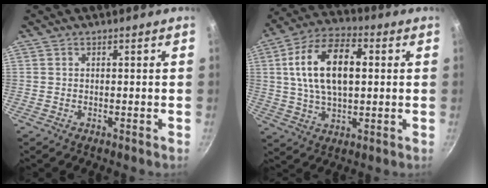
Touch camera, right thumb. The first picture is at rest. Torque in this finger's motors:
{"motor_torque": [-0.25, 2.10, 1.19, 0.67, 0.17]}